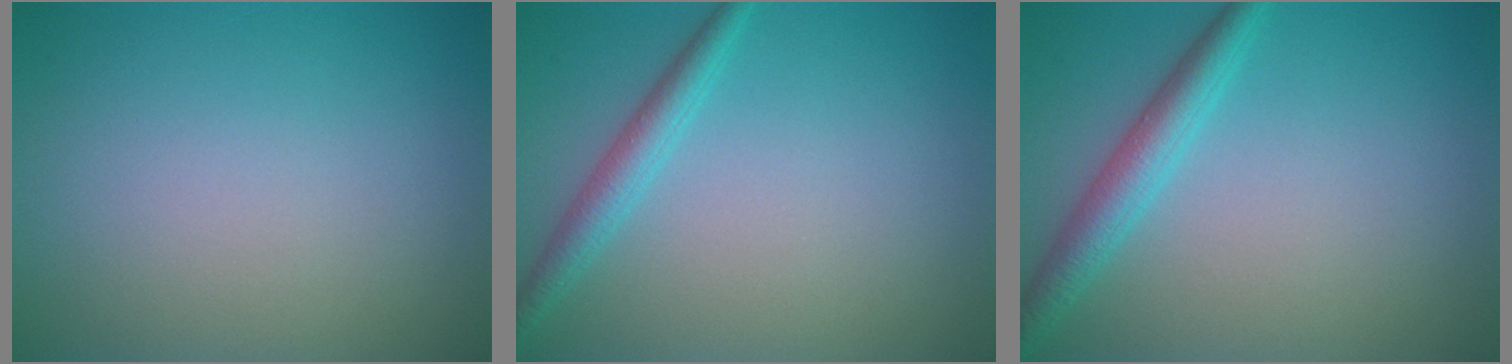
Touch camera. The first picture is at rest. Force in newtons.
{"total": 2.3, "press": 2.3, "slide": 0.1}
{"total": 3.1, "press": 3.1, "slide": 0.2}